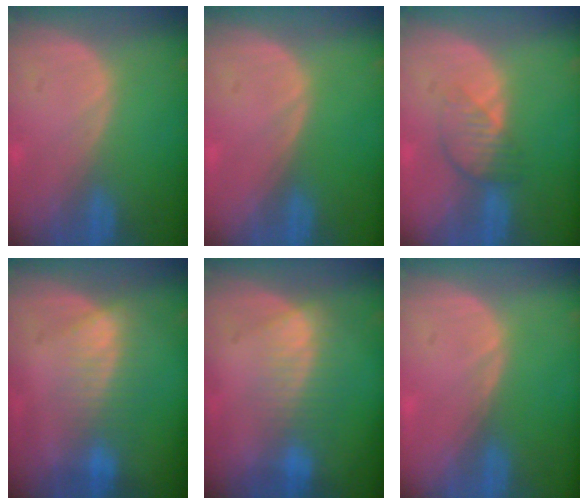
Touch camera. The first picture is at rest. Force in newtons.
{"total": 0.0}
{"total": 3.9, "press": 3.7, "slide": 1.4}
{"total": 7.1, "press": 6.3, "slide": 3.4}
{"total": 7.4, "press": 6.3, "slide": 3.8}
{"total": 0.6, "press": 0.4, "slide": 0.4}